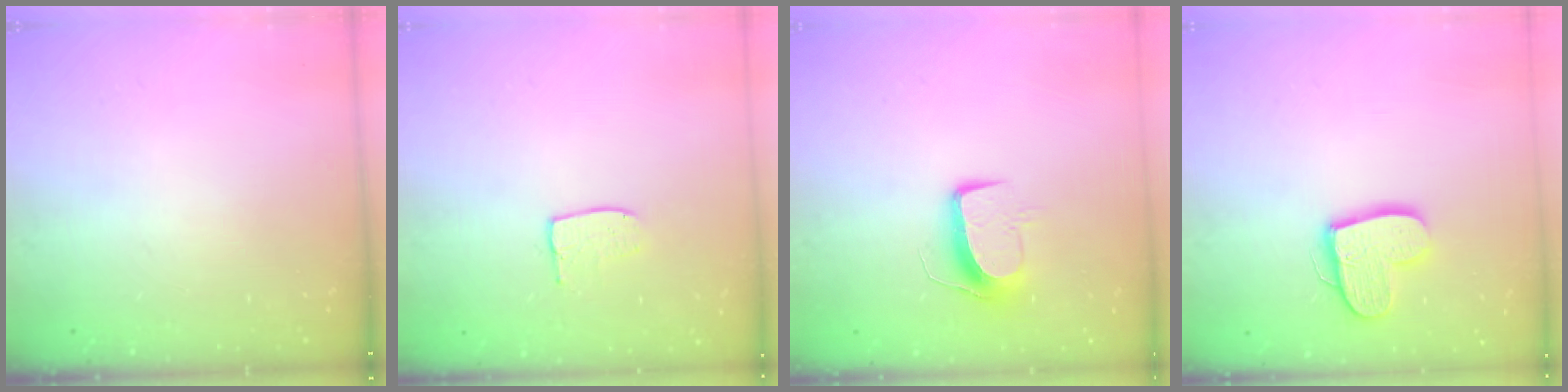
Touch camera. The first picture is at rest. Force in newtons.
{"total": 6.3, "press": 6.3, "slide": 0.4}
{"total": 10.4, "press": 10.4, "slide": 0.4}
{"total": 12.9, "press": 12.9, "slide": 1.0}